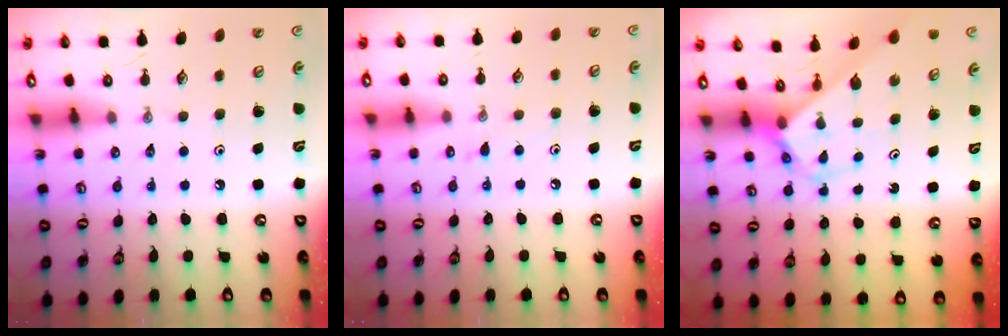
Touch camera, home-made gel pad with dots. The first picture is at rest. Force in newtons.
{"total": 4.8, "press": 4.8, "slide": 0.6}
{"total": 2.8, "press": 2.8, "slide": 0.1}